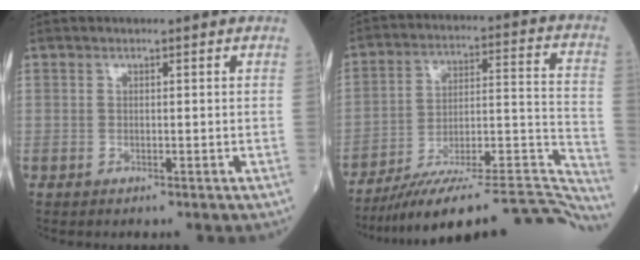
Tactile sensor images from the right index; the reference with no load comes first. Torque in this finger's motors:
{"motor_torque": [-0.29, -0.78, 0.10, 0.10]}